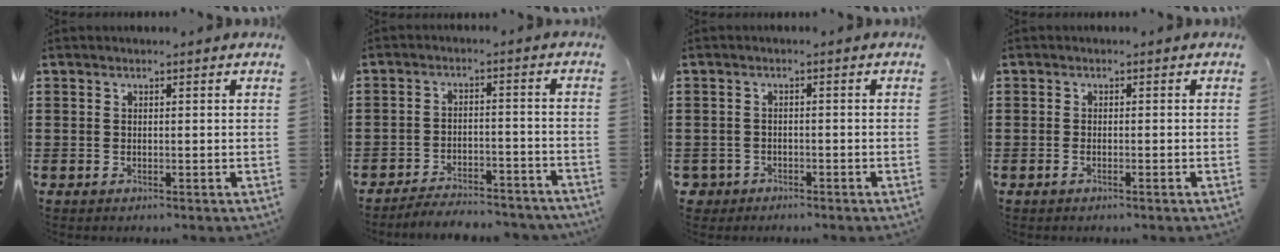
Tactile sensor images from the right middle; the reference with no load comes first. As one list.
[{"total": 4.5, "force": [-4.5, 0.2, 0.6], "torque": [-0.014, 0.002, -0.091]}, {"total": 2.0, "force": [-1.8, 0.9, 0.0], "torque": [-0.007, -0.004, -0.039]}, {"total": 0.7, "force": [-0.5, 0.1, 0.6], "torque": [-0.013, -0.003, -0.008]}]